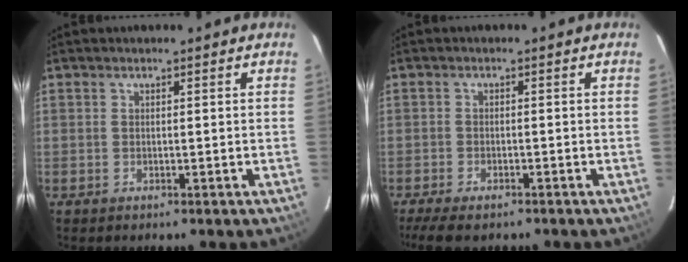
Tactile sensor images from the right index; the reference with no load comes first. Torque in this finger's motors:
{"motor_torque": [0.26, -0.35, 0.16, 0.03]}